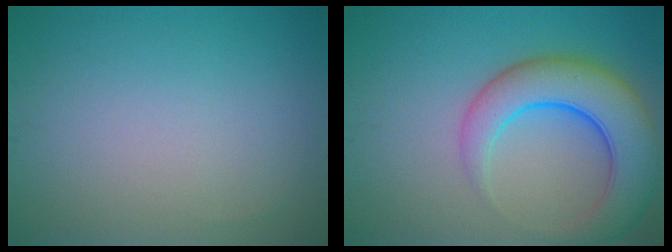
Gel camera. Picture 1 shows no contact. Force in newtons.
{"total": 7.7, "press": 7.7, "slide": 0.6}